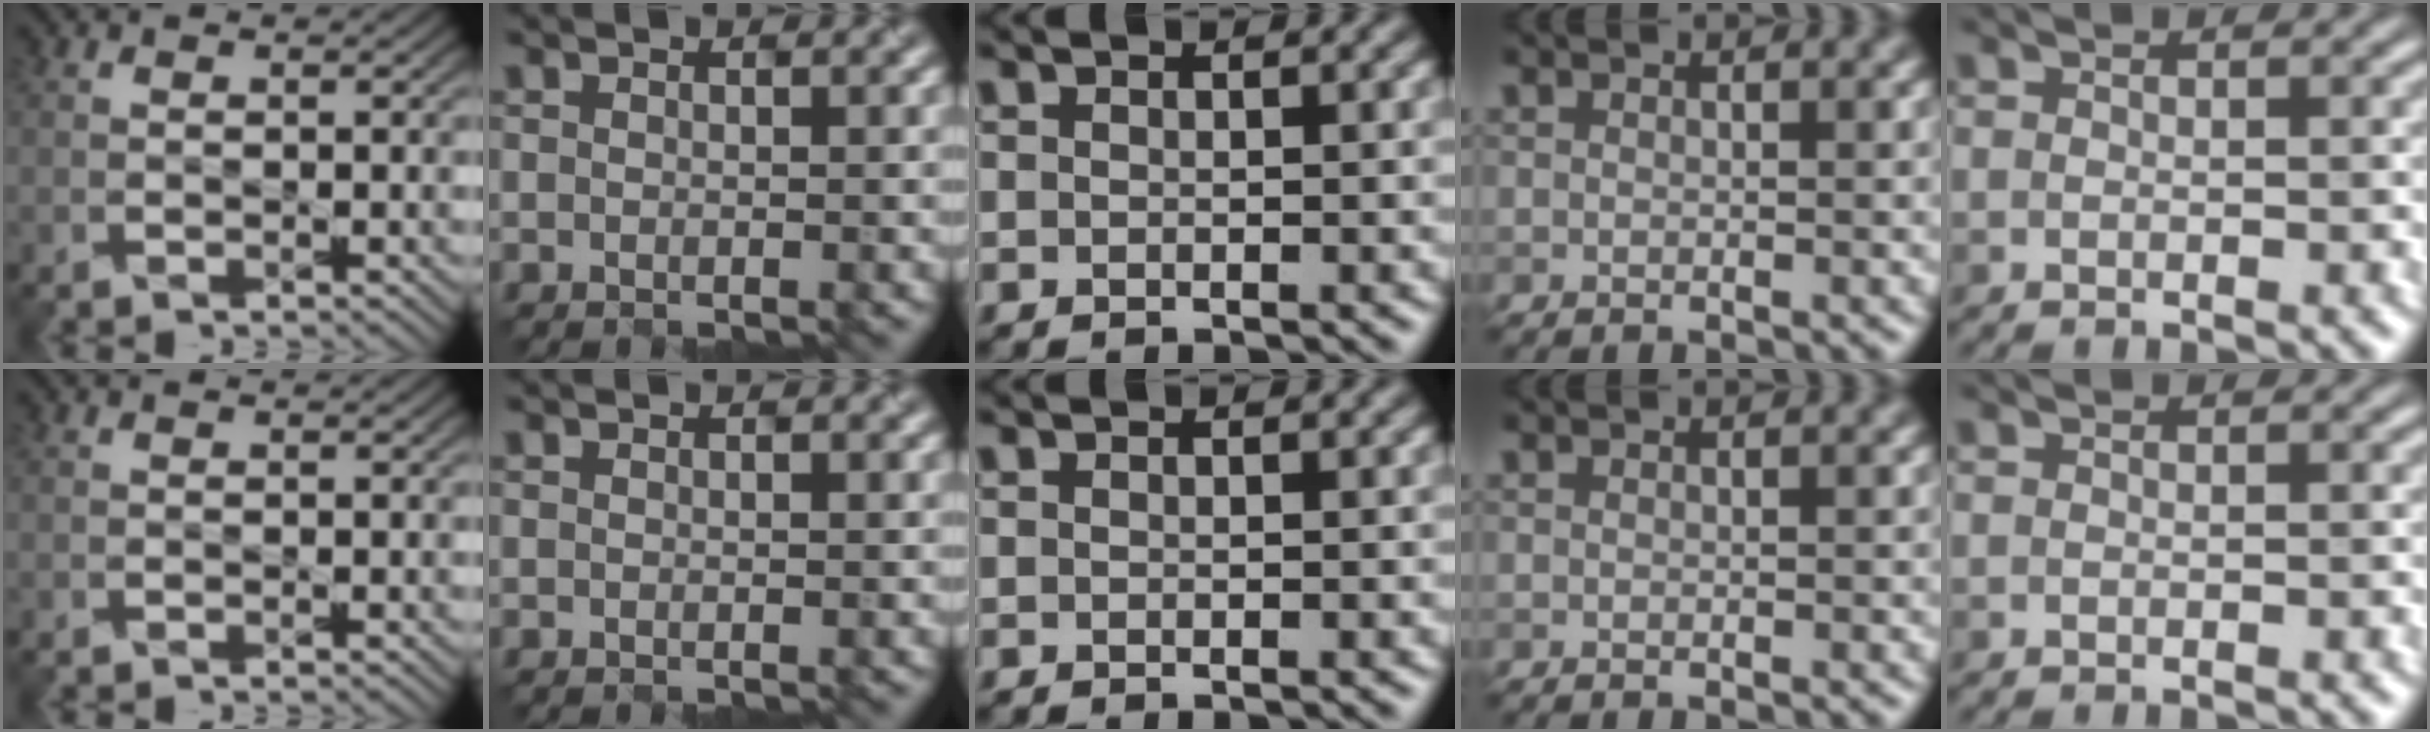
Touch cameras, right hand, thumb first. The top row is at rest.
{}